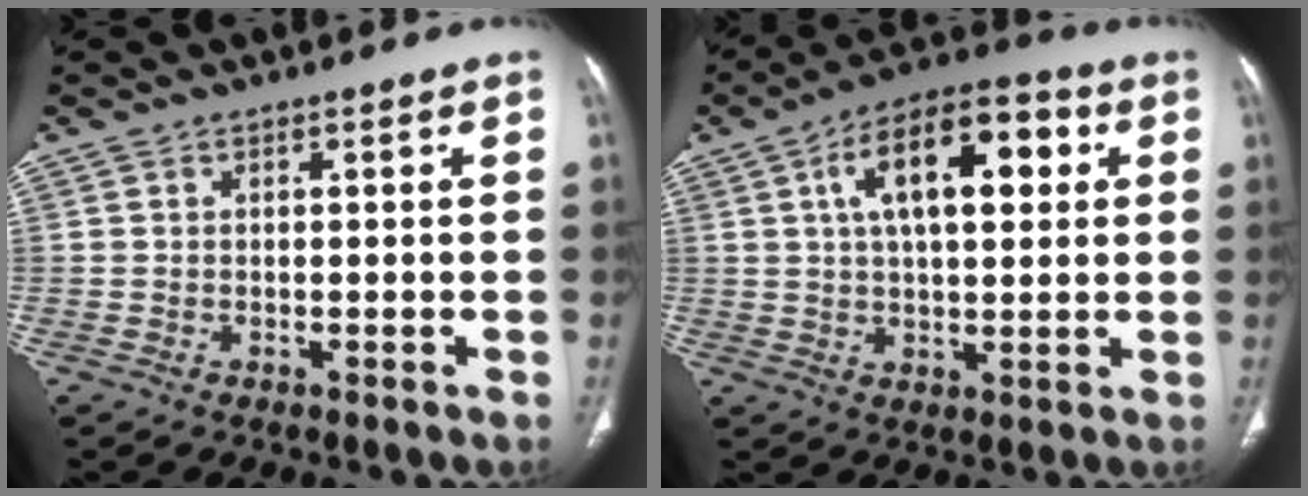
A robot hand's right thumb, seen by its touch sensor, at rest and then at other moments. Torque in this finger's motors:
{"motor_torque": [-0.20, 2.73, 1.84, 0.04, 0.49]}